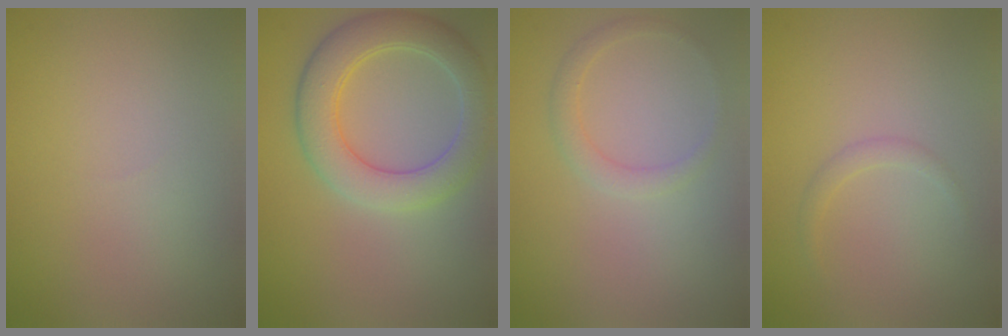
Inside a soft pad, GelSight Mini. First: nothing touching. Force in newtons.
{"total": 5.6, "press": 5.6, "slide": 0.6}
{"total": 1.6, "press": 1.6, "slide": 0.2}
{"total": 0.9, "press": 0.9, "slide": 0.1}